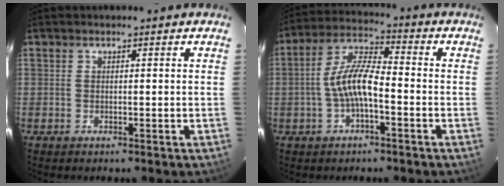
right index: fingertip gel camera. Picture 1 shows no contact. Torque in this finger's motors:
{"motor_torque": [0.89, -0.36, 0.60, 0.17]}